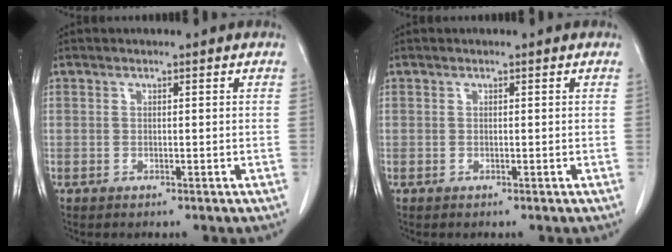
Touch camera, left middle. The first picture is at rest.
{"total": 0.0}